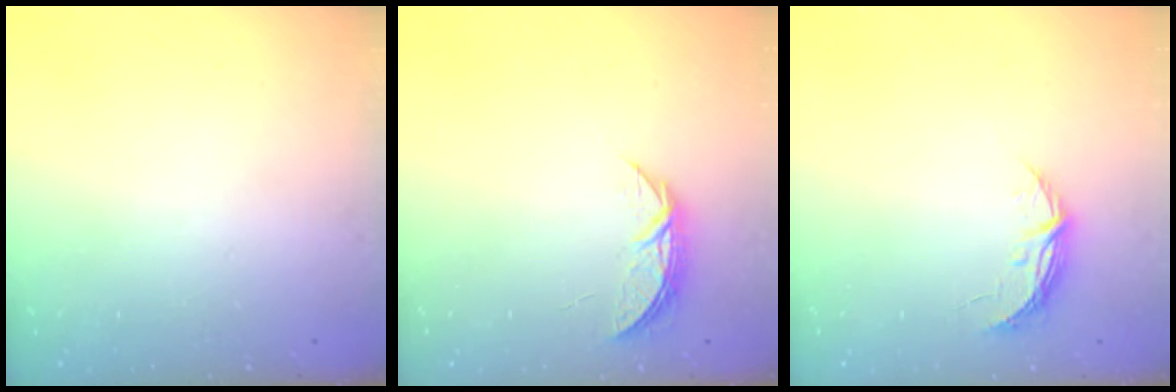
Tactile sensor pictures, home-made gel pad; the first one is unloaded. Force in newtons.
{"total": 5.2, "press": 5.2, "slide": 0.6}
{"total": 4.6, "press": 4.6, "slide": 0.4}